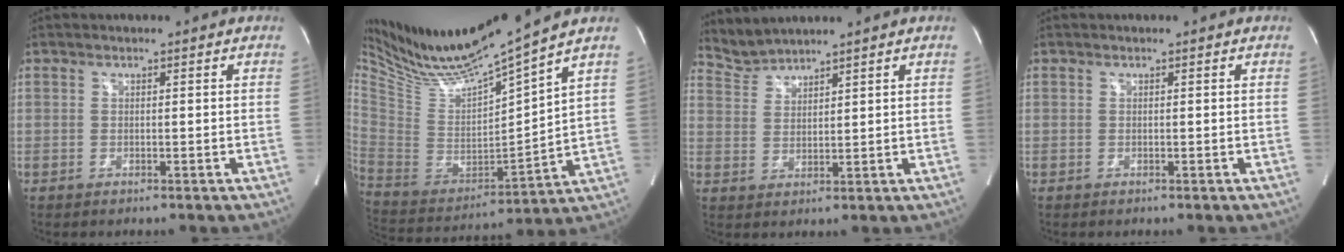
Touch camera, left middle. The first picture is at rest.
{"total": 17.1, "force": [15.1, -1.0, 8.0], "torque": [-0.164, -0.032, 0.287]}
{"total": 3.8, "force": [3.8, -0.3, -0.6], "torque": [0.004, 0.003, 0.084]}
{"total": 0.0}